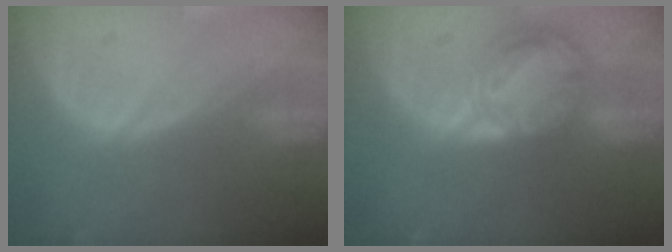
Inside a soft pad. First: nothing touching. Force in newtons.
{"total": 8.6, "press": 7.3, "slide": 4.6}